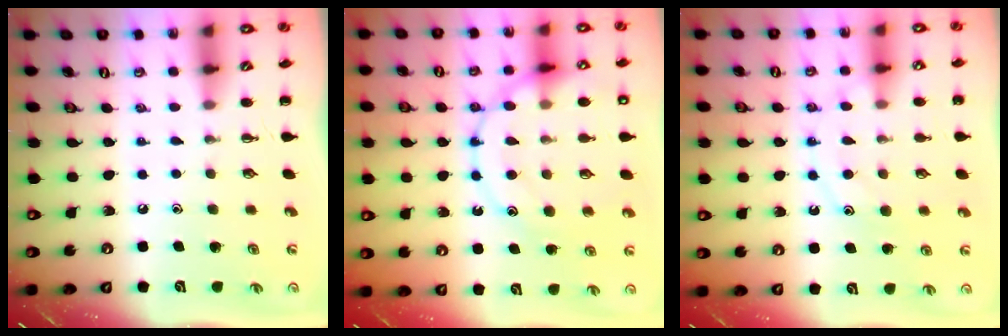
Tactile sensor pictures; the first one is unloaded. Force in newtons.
{"total": 18.3, "press": 18.3, "slide": 1.4}
{"total": 11.9, "press": 11.9, "slide": 0.9}